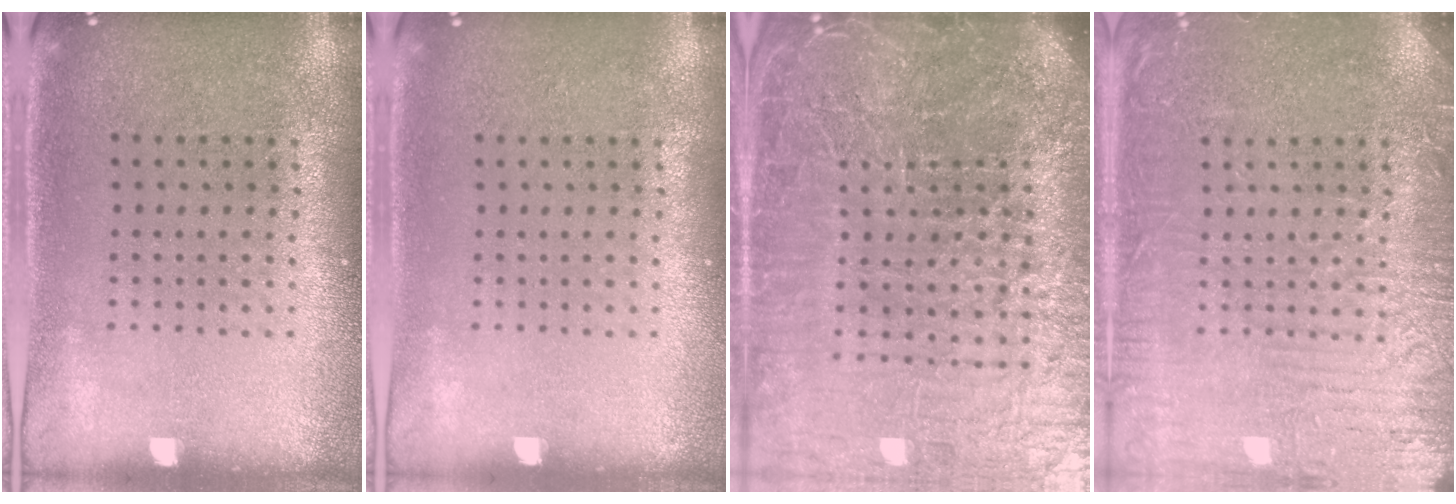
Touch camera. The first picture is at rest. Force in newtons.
{"total": 0.0}
{"total": 7.3, "press": 6.4, "slide": 3.6}
{"total": 5.4, "press": 5.3, "slide": 0.7}